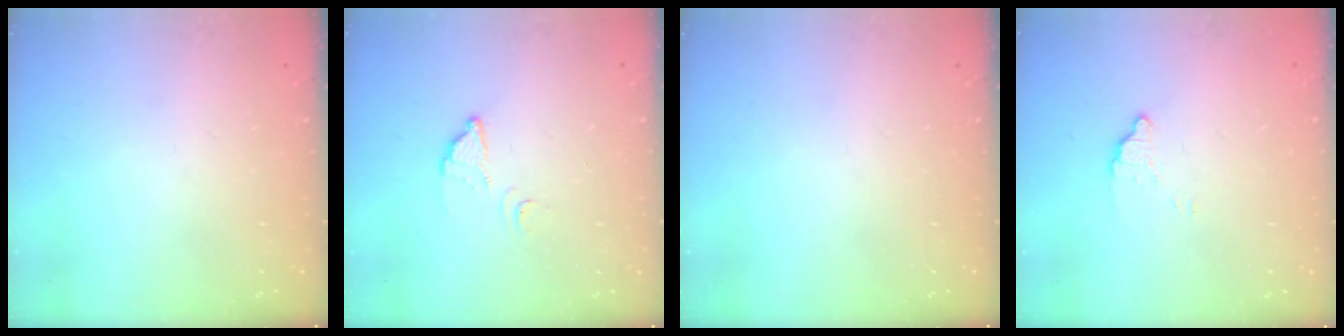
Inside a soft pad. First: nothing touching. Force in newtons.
{"total": 2.7, "press": 2.7, "slide": 0.3}
{"total": 0.0}
{"total": 2.4, "press": 2.4, "slide": 0.0}